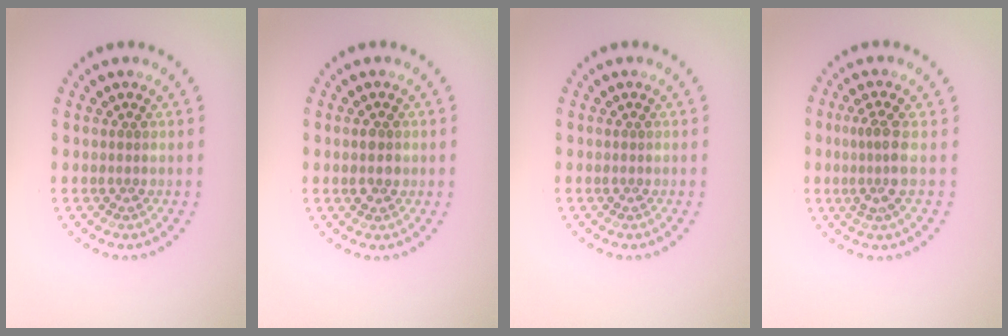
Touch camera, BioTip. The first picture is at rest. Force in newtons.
{"total": 2.0, "press": 2.0, "slide": 0.1}
{"total": 0.0}
{"total": 2.5, "press": 1.9, "slide": 1.7}